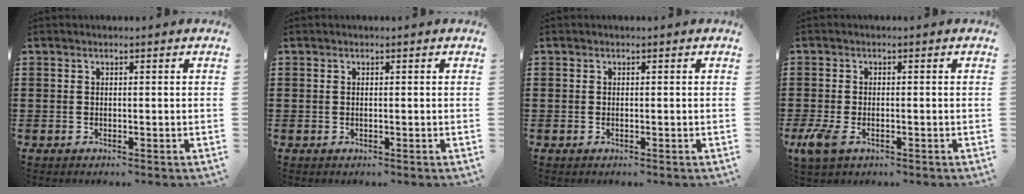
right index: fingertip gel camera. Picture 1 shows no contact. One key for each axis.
{"total": 0.0}
{"total": 0.0}
{"total": 3.5, "fx": -1.5, "fy": 1.6, "fz": 2.7, "tx": -0.076, "ty": -0.009, "tz": -0.034}